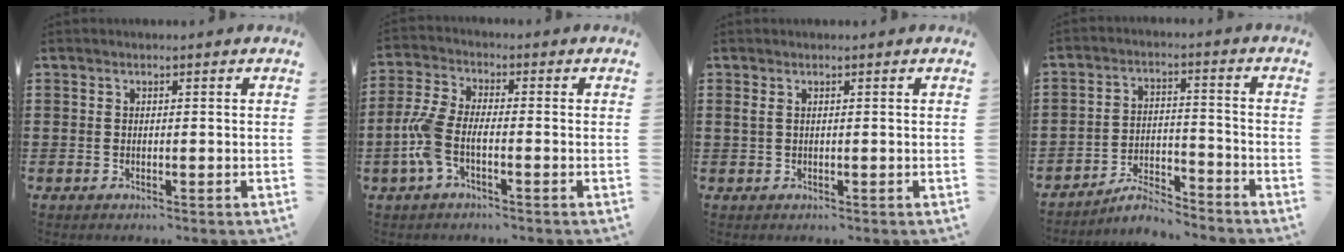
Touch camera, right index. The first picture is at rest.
{"total": 6.2, "force": [-2.0, 2.7, 5.2], "torque": [-0.133, -0.008, -0.044]}
{"total": 0.9, "force": [0.3, 0.2, 0.8], "torque": [-0.017, 0.002, 0.005]}
{"total": 5.3, "force": [-5.1, 0.6, 1.5], "torque": [-0.035, 0.003, -0.101]}